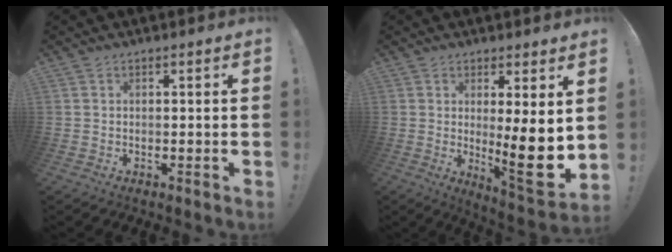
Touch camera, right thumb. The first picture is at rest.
{"total": 13.3, "force": [-0.2, 1.8, 13.1], "torque": [-0.167, -0.035, 0.003]}